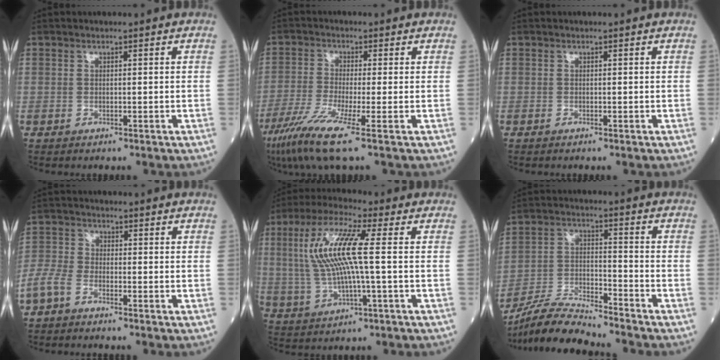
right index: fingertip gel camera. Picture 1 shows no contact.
{"total": 8.4, "force": [-4.6, -0.4, 7.0], "torque": [-0.141, -0.029, -0.087]}
{"total": 0.0}
{"total": 4.0, "force": [-2.8, 1.8, 2.2], "torque": [-0.058, 0.001, -0.065]}
{"total": 11.4, "force": [1.4, 1.4, 11.2], "torque": [-0.241, 0.019, 0.025]}
{"total": 9.7, "force": [-9.4, -0.3, 2.4], "torque": [-0.048, -0.007, -0.175]}